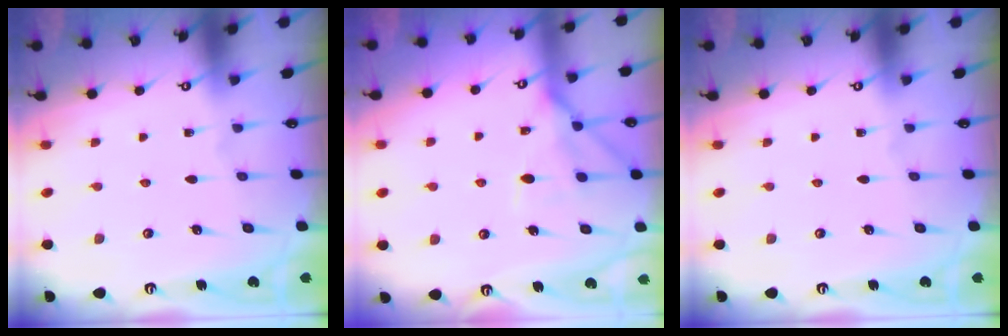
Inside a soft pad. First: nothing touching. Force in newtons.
{"total": 13.0, "press": 13.0, "slide": 1.2}
{"total": 0.0}